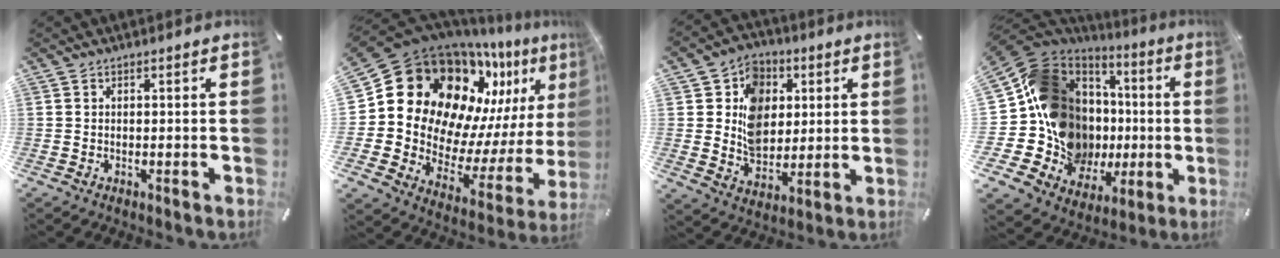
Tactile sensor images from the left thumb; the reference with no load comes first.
{"total": 21.0, "force": [11.5, 14.8, 9.6], "torque": [-0.157, -0.114, 0.227]}
{"total": 11.9, "force": [2.2, 10.2, 5.7], "torque": [-0.099, -0.001, 0.045]}
{"total": 19.9, "force": [-0.1, 15.9, 12.1], "torque": [-0.215, -0.051, 0.041]}